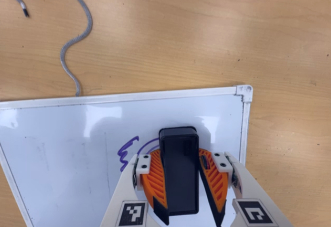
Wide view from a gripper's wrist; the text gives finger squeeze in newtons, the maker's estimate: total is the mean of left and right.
{"total": 18.7, "left": 21.4, "right": 16.0}